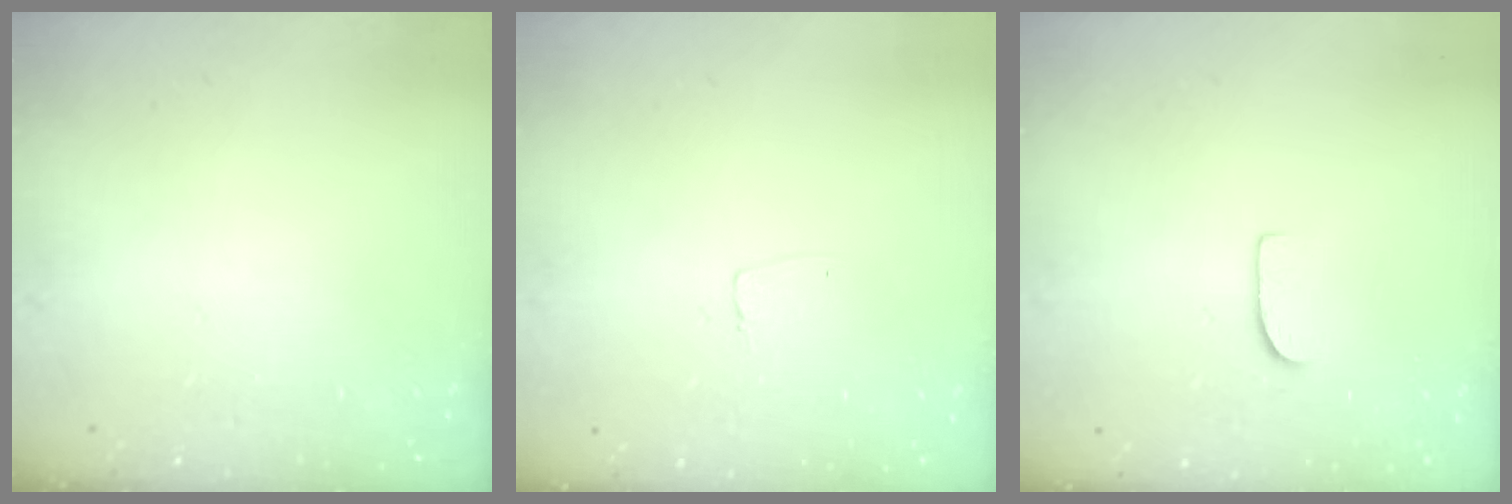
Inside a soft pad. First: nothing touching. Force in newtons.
{"total": 3.5, "press": 3.5, "slide": 0.2}
{"total": 6.1, "press": 6.1, "slide": 0.5}